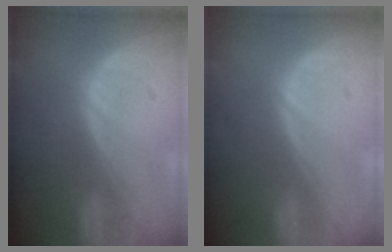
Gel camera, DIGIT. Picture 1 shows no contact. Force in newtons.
{"total": 0.0}